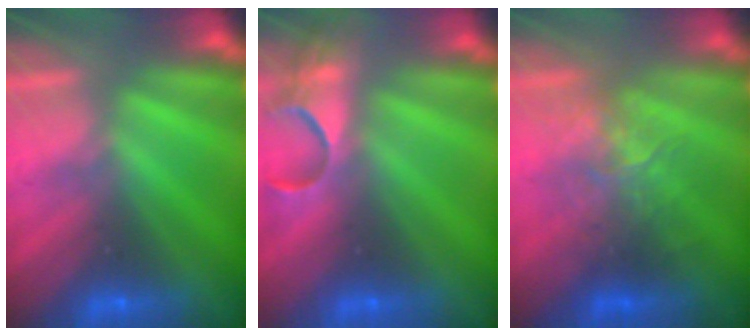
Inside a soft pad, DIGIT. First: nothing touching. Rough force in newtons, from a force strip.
{"total": 4.7}
{"total": 2.4}